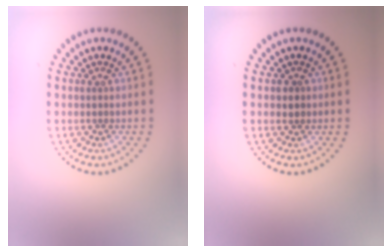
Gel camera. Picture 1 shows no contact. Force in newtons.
{"total": 1.1, "press": 0.9, "slide": 0.5}